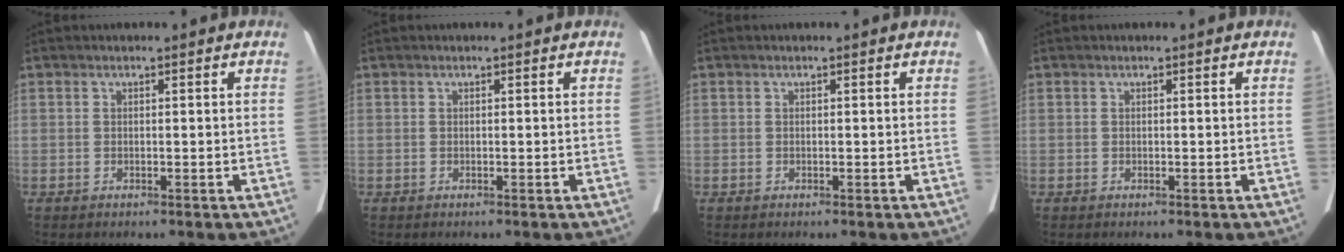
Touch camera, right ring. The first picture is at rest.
{"total": 0.0}
{"total": 0.0}
{"total": 0.0}